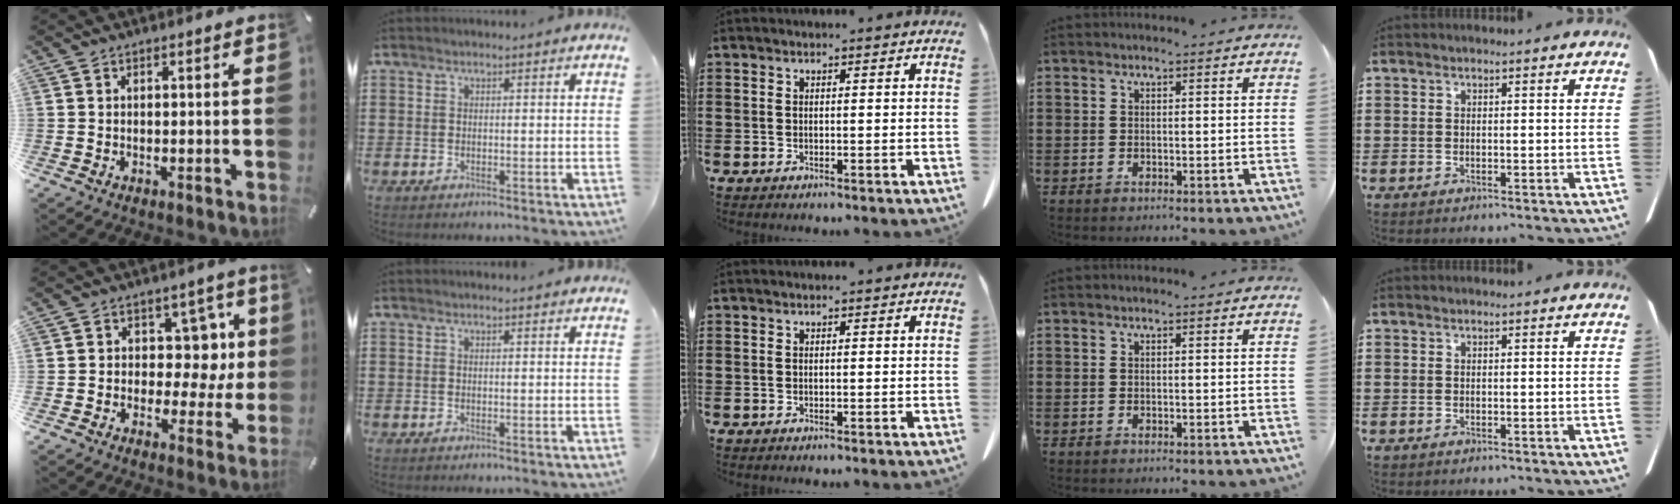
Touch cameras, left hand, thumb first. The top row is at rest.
{"thumb": {"total": 9.8, "force": [1.8, 7.8, 5.7], "torque": [-0.066, -0.016, 0.035]}}